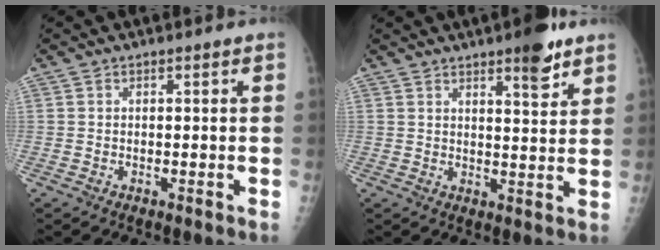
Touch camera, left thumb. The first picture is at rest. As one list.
[{"total": 6.7, "force": [4.4, 1.7, 4.7], "torque": [-0.056, -0.026, 0.060]}]